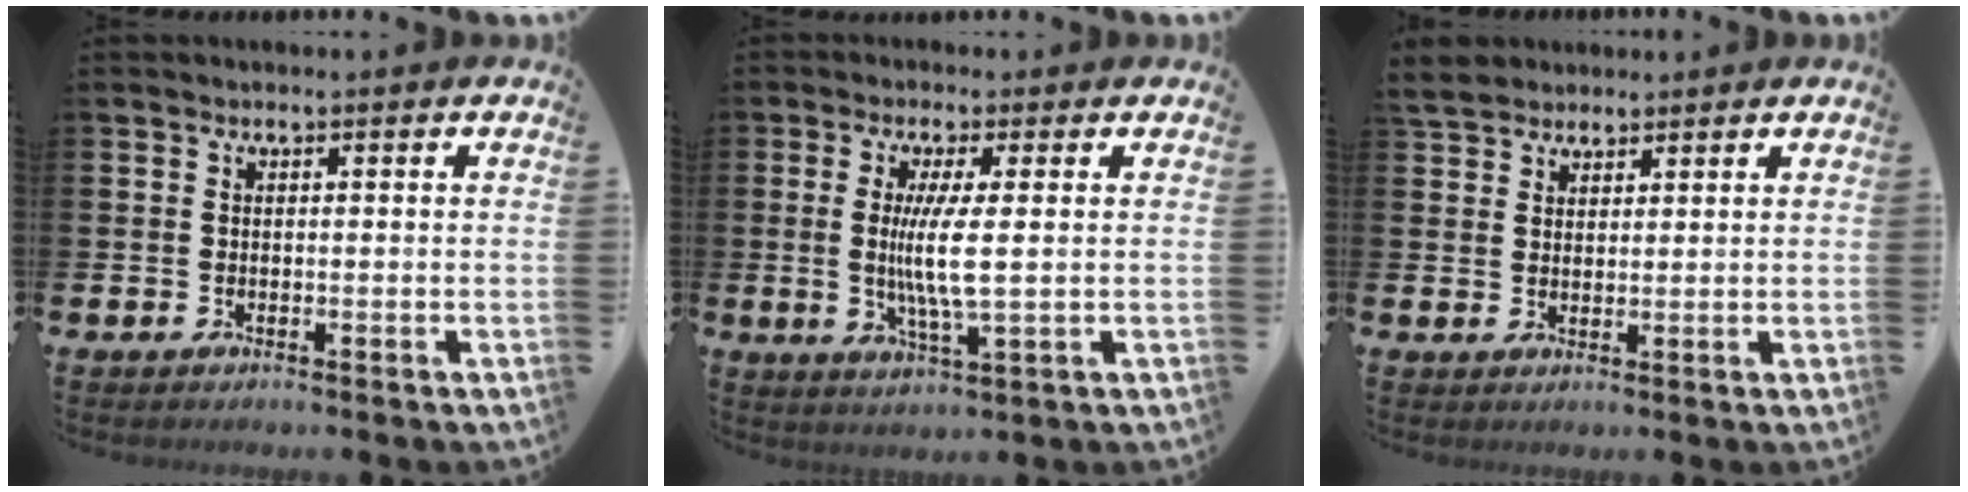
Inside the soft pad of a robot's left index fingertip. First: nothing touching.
{"total": 5.9, "force": [0.5, 0.7, 5.8], "torque": [-0.099, -0.009, 0.005]}
{"total": 4.1, "force": [3.9, 1.4, 0.2], "torque": [-0.010, -0.008, 0.073]}